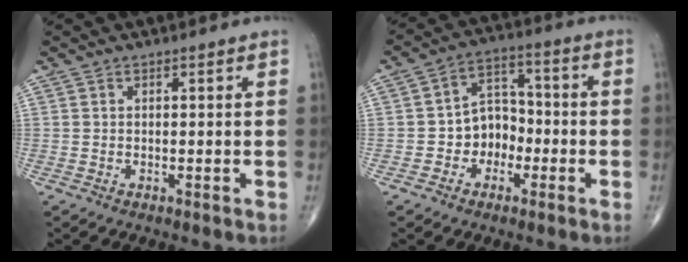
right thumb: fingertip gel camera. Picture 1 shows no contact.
{"total": 8.2, "force": [-2.3, 6.6, 4.3], "torque": [-0.028, 0.041, -0.050]}